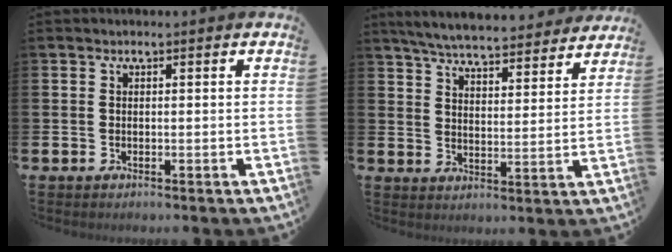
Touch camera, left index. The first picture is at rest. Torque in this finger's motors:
{"motor_torque": [1.01, -1.14, 1.00, 0.21]}